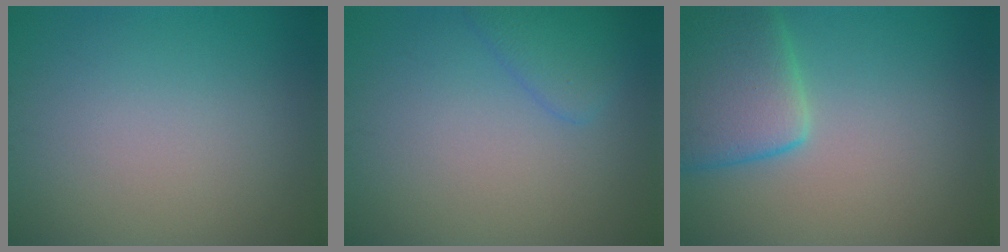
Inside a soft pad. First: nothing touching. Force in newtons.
{"total": 2.5, "press": 2.5, "slide": 0.2}
{"total": 6.9, "press": 6.9, "slide": 0.3}